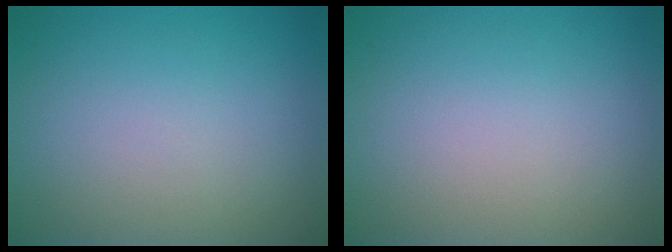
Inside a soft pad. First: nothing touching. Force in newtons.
{"total": 0.0}